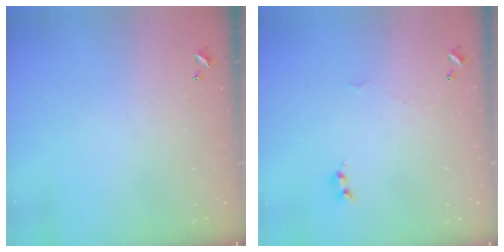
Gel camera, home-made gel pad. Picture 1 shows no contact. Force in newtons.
{"total": 1.6, "press": 1.6, "slide": 0.2}